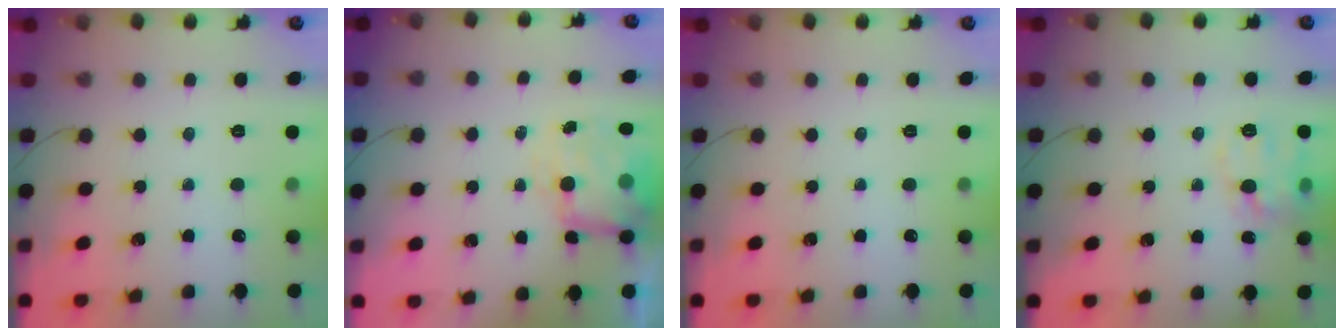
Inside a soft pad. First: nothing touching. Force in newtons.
{"total": 7.4, "press": 7.3, "slide": 0.9}
{"total": 0.0}
{"total": 10.3, "press": 10.3, "slide": 0.7}